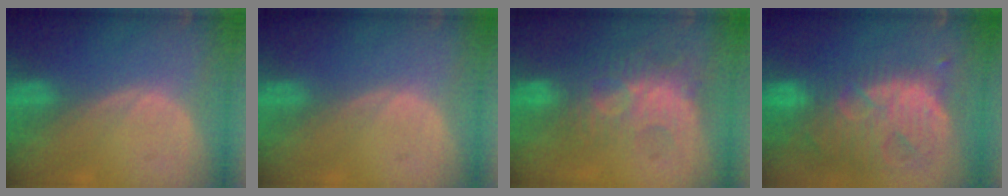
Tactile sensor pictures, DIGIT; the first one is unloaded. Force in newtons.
{"total": 0.0}
{"total": 9.8, "press": 8.5, "slide": 4.8}
{"total": 13.7, "press": 11.6, "slide": 7.3}